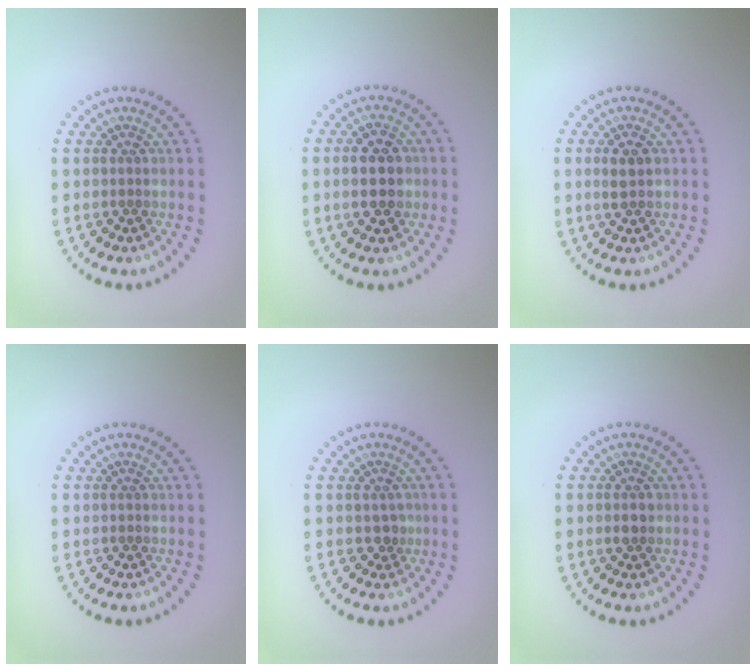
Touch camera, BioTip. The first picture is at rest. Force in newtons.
{"total": 4.0, "press": 4.0, "slide": 0.1}
{"total": 1.9, "press": 1.8, "slide": 0.7}
{"total": 0.0}
{"total": 1.1, "press": 0.8, "slide": 0.6}
{"total": 1.5, "press": 1.5, "slide": 0.1}